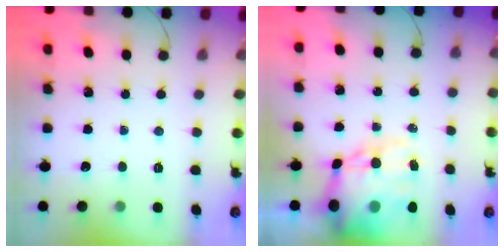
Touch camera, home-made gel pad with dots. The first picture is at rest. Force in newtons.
{"total": 18.8, "press": 18.4, "slide": 3.9}